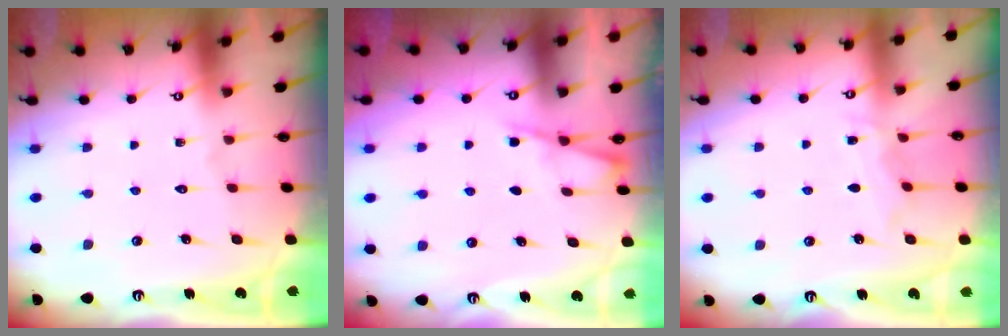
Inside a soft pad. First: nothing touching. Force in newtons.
{"total": 2.9, "press": 2.9, "slide": 0.4}
{"total": 5.1, "press": 5.1, "slide": 0.5}